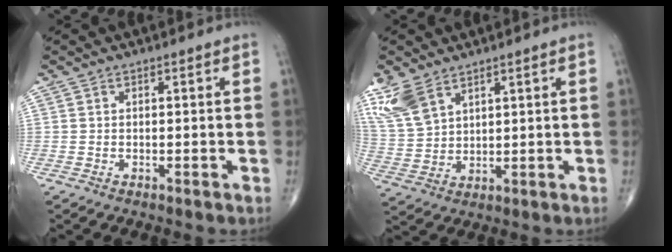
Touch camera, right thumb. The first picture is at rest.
{"total": 8.6, "force": [5.8, 4.4, 4.6], "torque": [-0.100, -0.012, 0.133]}